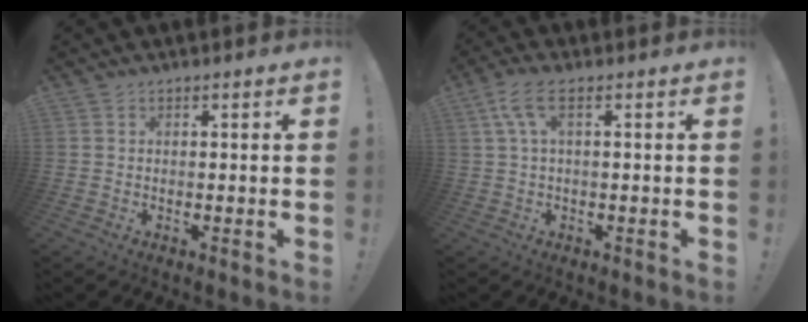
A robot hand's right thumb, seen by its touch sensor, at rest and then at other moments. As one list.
[{"total": 5.9, "force": [1.8, 1.7, 5.4], "torque": [-0.109, -0.007, 0.034]}]